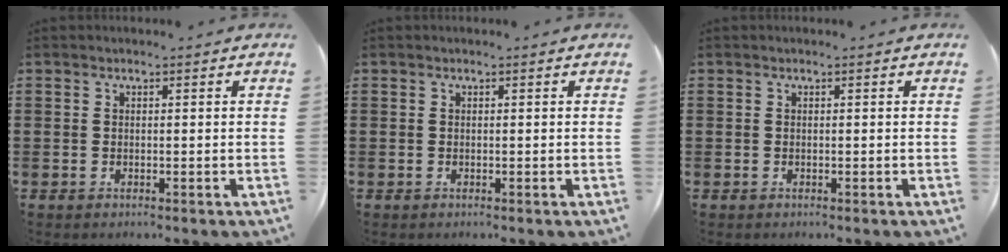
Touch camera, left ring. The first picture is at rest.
{"total": 0.0}
{"total": 0.0}